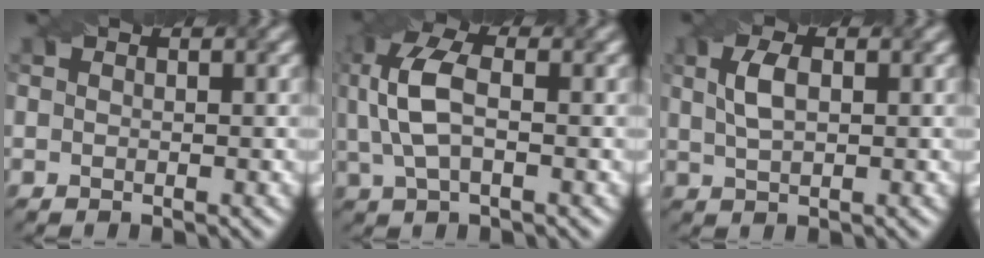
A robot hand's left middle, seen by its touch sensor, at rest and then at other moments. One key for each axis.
{"total": 5.9, "fx": 0.7, "fy": 2.9, "fz": 5.0, "tx": -0.124, "ty": 0.009, "tz": 0.011}
{"total": 2.8, "fx": 0.7, "fy": 1.4, "fz": 2.3, "tx": -0.054, "ty": 0.004, "tz": 0.016}